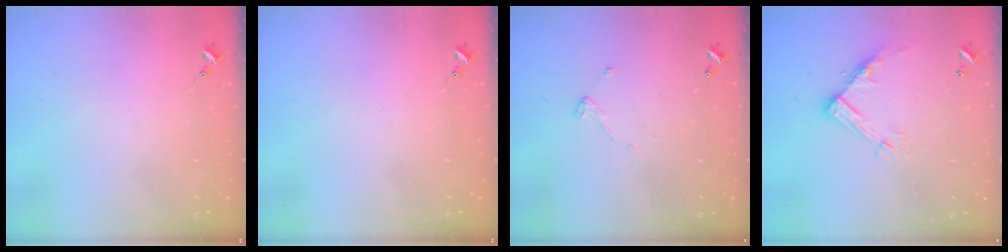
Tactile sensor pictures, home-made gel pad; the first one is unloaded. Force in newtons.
{"total": 0.0}
{"total": 4.9, "press": 4.9, "slide": 0.1}
{"total": 11.8, "press": 11.8, "slide": 0.5}